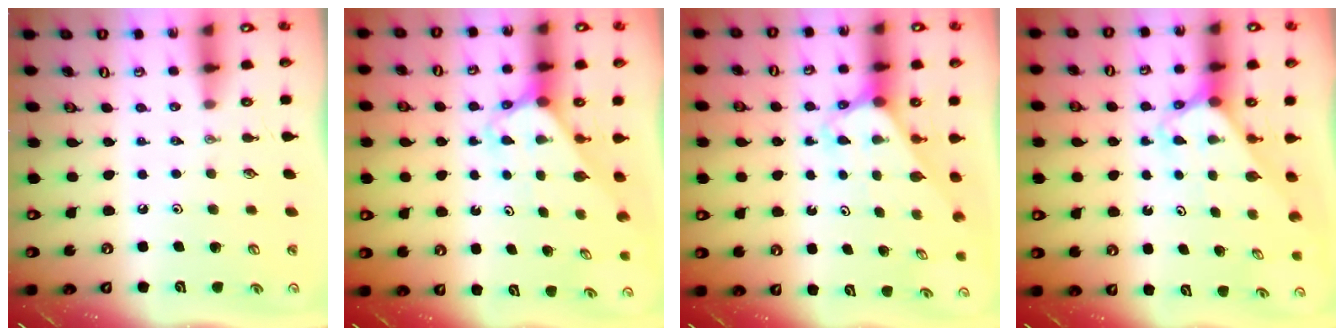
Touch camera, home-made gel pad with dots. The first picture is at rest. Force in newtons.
{"total": 2.6, "press": 2.6, "slide": 0.2}
{"total": 2.7, "press": 2.7, "slide": 0.2}
{"total": 2.6, "press": 2.6, "slide": 0.2}